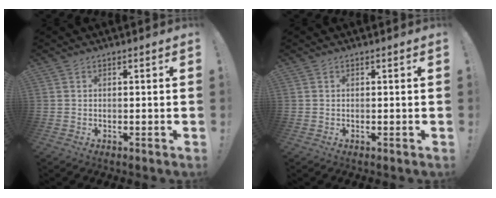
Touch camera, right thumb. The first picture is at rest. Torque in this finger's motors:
{"motor_torque": [0.00, 0.00, -0.08, 0.08, 0.03]}